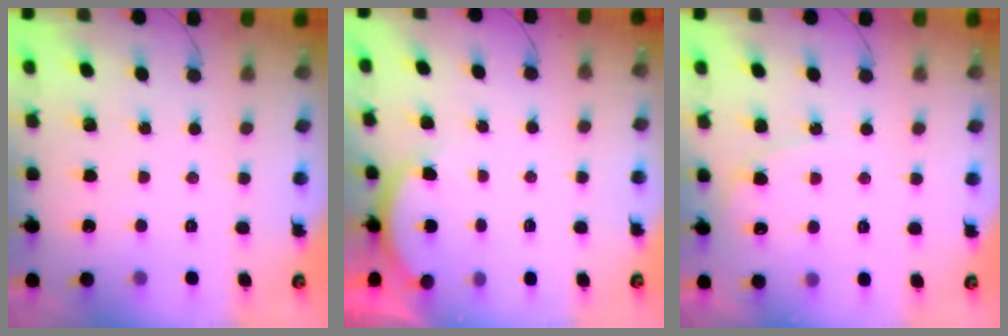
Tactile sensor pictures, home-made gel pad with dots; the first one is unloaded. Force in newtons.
{"total": 2.6, "press": 2.5, "slide": 0.7}
{"total": 6.0, "press": 6.0, "slide": 0.4}